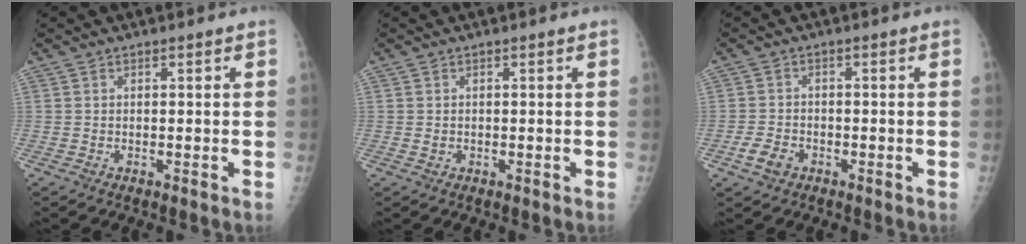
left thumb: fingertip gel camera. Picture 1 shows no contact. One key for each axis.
{"total": 0.9, "fx": 0.0, "fy": 0.8, "fz": 0.4, "tx": -0.006, "ty": 0.000, "tz": 0.001}
{"total": 3.7, "fx": -1.8, "fy": 2.6, "fz": 1.9, "tx": -0.034, "ty": 0.009, "tz": -0.030}